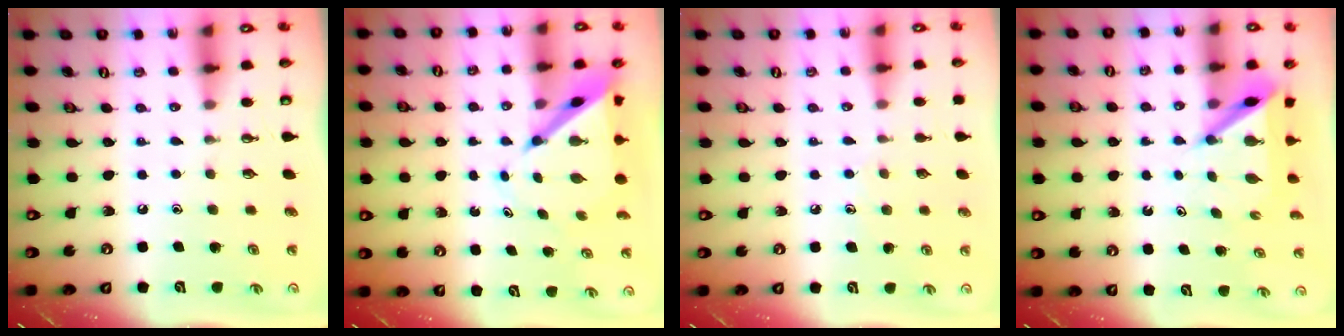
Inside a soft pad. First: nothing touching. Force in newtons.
{"total": 7.0, "press": 7.0, "slide": 0.5}
{"total": 5.5, "press": 5.5, "slide": 0.5}
{"total": 6.6, "press": 6.6, "slide": 0.4}